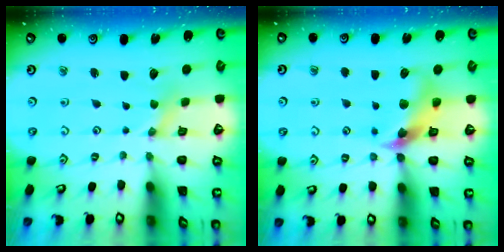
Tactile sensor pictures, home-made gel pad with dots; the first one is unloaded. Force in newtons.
{"total": 10.4, "press": 10.3, "slide": 1.6}